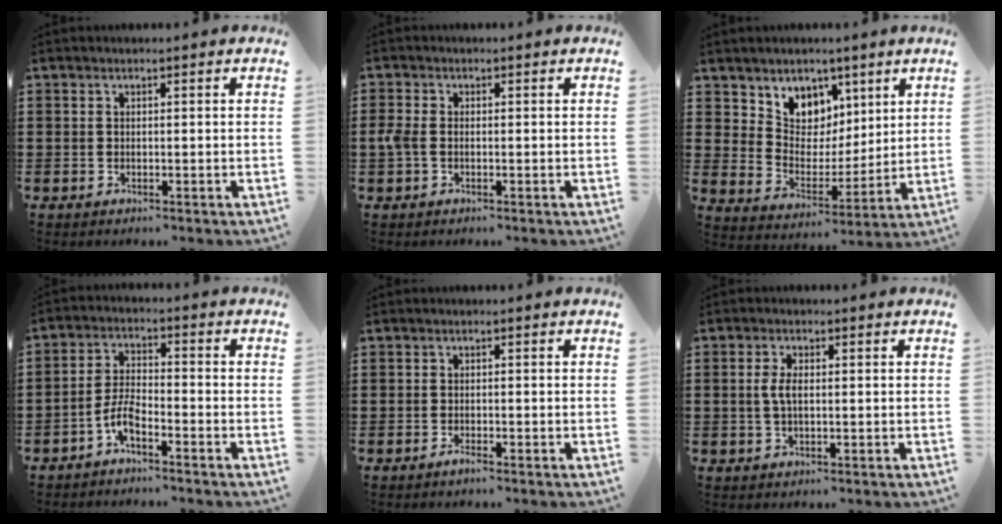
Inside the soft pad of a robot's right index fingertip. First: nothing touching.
{"total": 2.2, "force": [-0.5, 1.2, 1.7], "torque": [-0.056, -0.006, -0.017]}
{"total": 6.9, "force": [4.8, 4.9, -0.4], "torque": [-0.042, -0.036, 0.091]}
{"total": 4.5, "force": [-3.0, 1.3, 3.2], "torque": [-0.084, 0.000, -0.064]}
{"total": 0.9, "force": [-0.8, 0.1, 0.4], "torque": [-0.010, -0.005, -0.014]}
{"total": 3.0, "force": [0.2, 1.3, 2.7], "torque": [-0.062, 0.002, -0.001]}